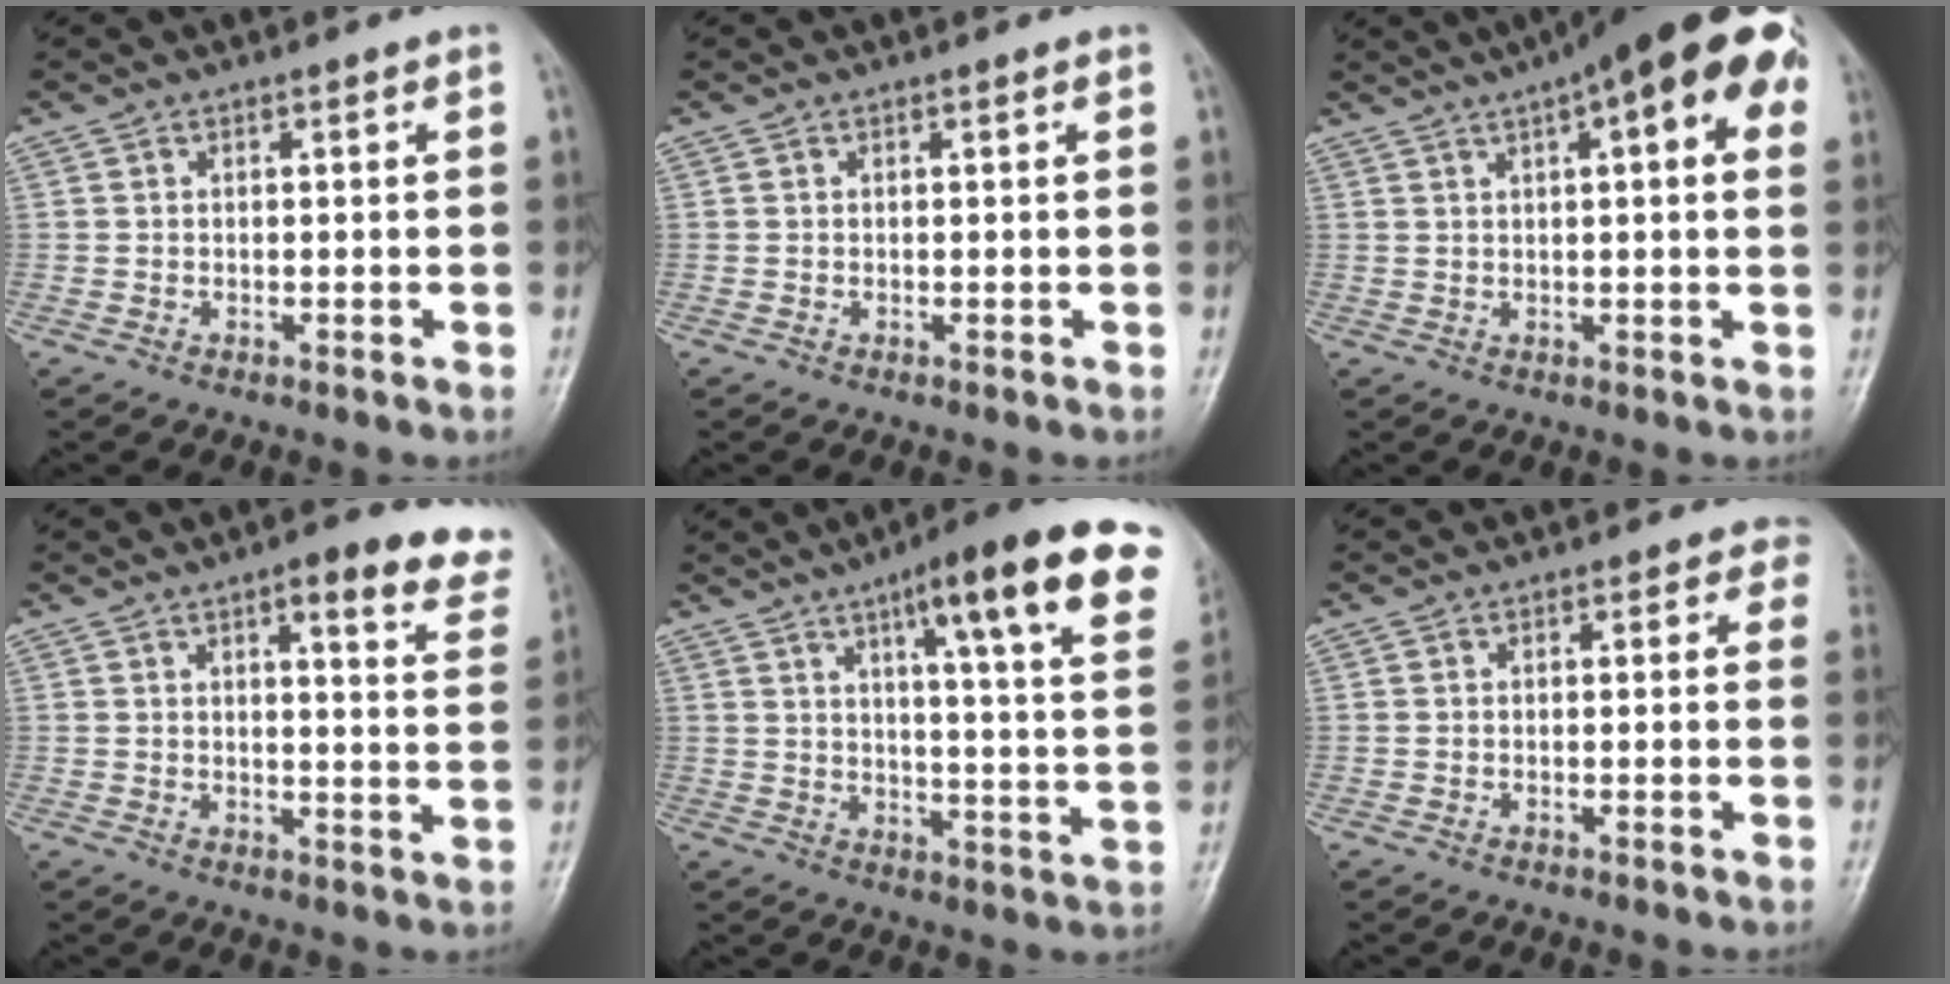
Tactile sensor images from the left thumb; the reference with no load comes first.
{"total": 0.0}
{"total": 17.4, "force": [7.3, 5.1, 14.9], "torque": [-0.203, 0.025, 0.095]}
{"total": 11.6, "force": [8.2, 3.4, 7.5], "torque": [-0.056, -0.035, 0.079]}
{"total": 22.0, "force": [12.3, 3.7, 17.8], "torque": [-0.226, -0.031, 0.155]}
{"total": 2.0, "force": [0.9, 1.6, 0.7], "torque": [0.020, -0.001, -0.010]}